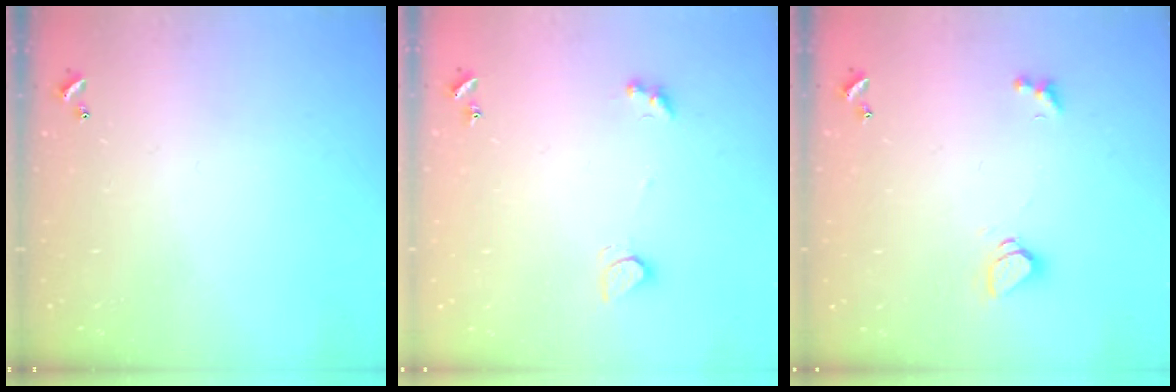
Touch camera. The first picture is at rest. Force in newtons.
{"total": 1.4, "press": 1.2, "slide": 0.6}
{"total": 1.6, "press": 1.5, "slide": 0.4}